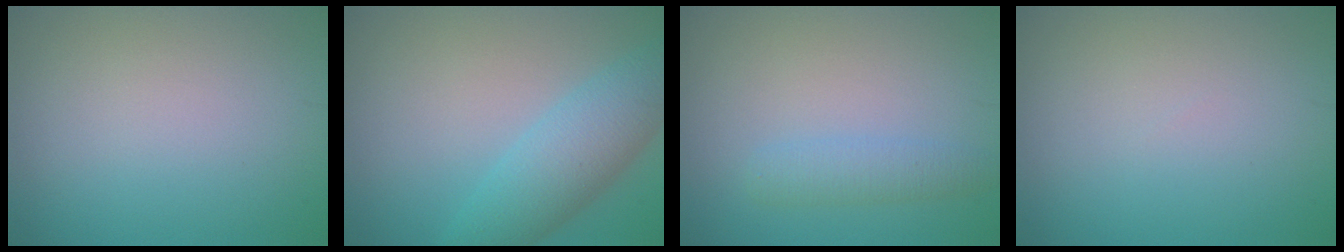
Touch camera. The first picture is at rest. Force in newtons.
{"total": 5.1, "press": 5.1, "slide": 0.2}
{"total": 2.2, "press": 2.2, "slide": 0.1}
{"total": 0.0}